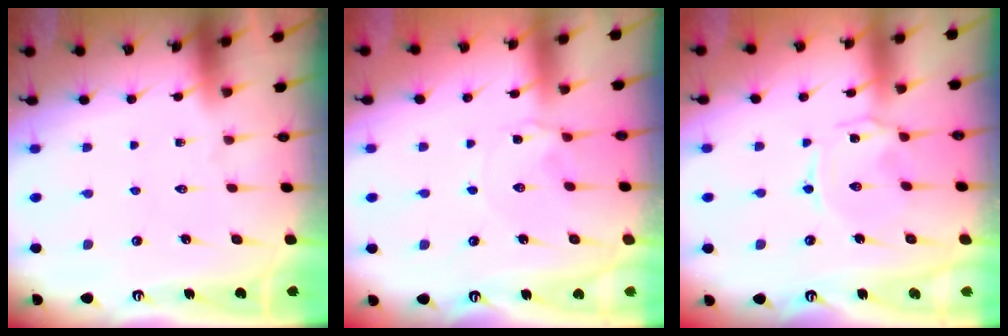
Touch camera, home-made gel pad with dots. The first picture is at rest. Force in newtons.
{"total": 0.8, "press": 0.7, "slide": 0.3}
{"total": 0.8, "press": 0.7, "slide": 0.4}